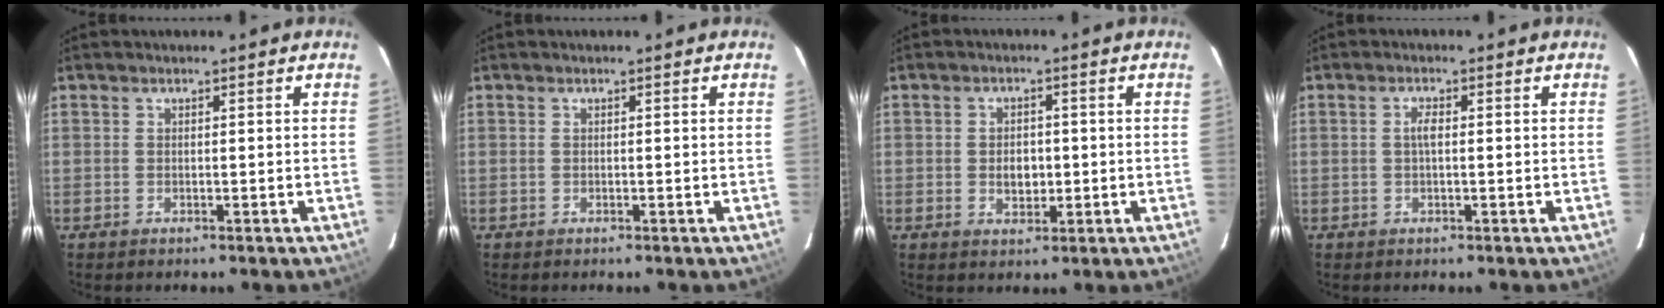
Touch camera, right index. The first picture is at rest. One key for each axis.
{"total": 0.0}
{"total": 3.8, "fx": -0.4, "fy": 2.8, "fz": 2.5, "tx": -0.041, "ty": 0.001, "tz": -0.003}
{"total": 1.7, "fx": 0.0, "fy": 0.5, "fz": 1.6, "tx": -0.032, "ty": 0.004, "tz": -0.002}